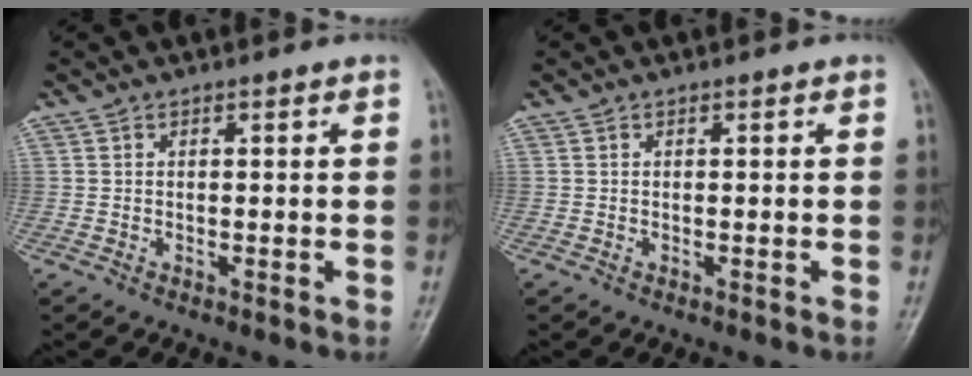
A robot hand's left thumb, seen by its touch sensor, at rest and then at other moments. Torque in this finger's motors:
{"motor_torque": [0.00, 0.00, -0.03, 0.00, 0.00]}